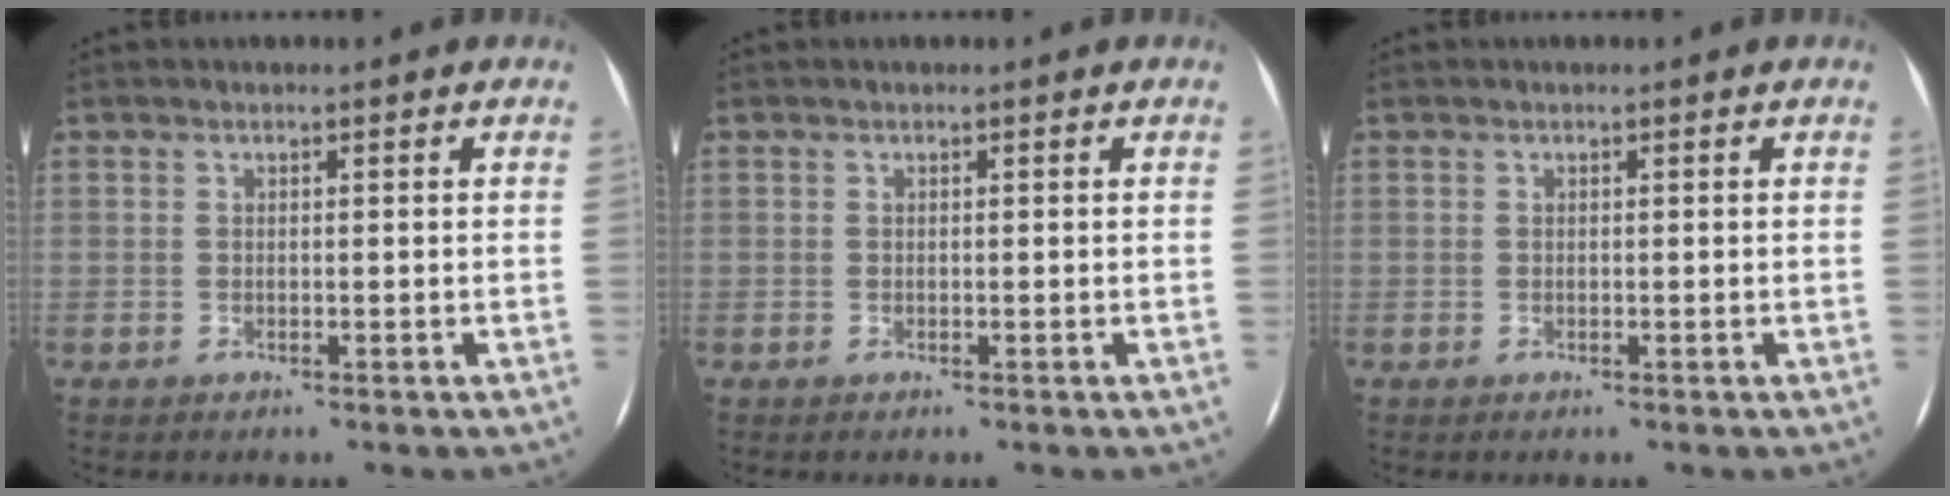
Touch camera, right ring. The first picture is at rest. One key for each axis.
{"total": 0.0}
{"total": 0.0}